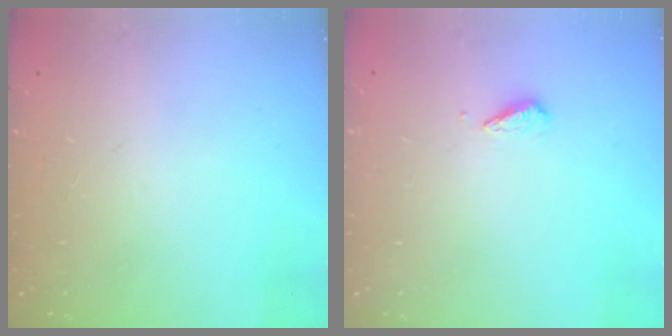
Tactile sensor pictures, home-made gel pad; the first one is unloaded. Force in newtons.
{"total": 3.6, "press": 3.6, "slide": 0.5}